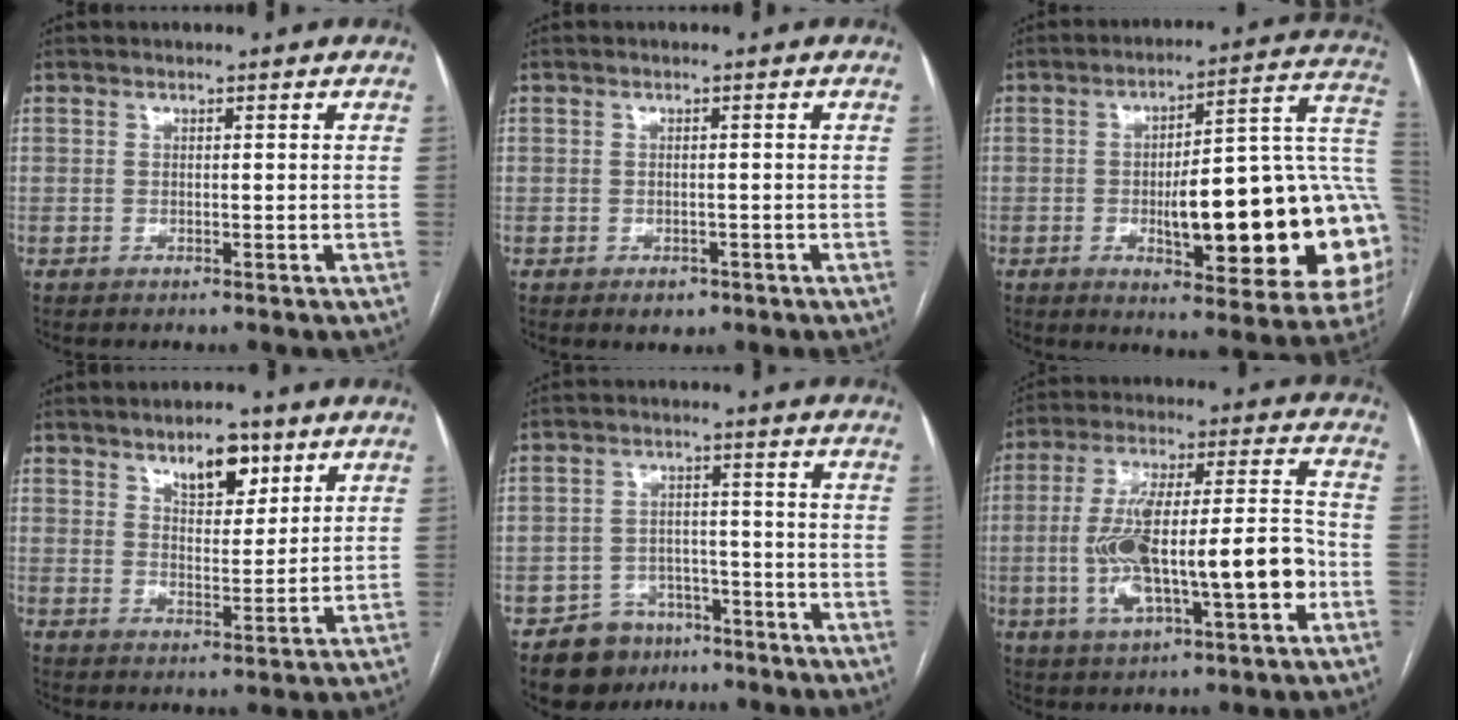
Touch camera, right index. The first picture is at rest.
{"total": 2.1, "force": [-1.2, 1.4, 0.9], "torque": [-0.009, 0.002, -0.008]}
{"total": 25.6, "force": [-3.3, 5.7, 24.8], "torque": [-0.242, 0.022, -0.038]}
{"total": 7.0, "force": [4.3, 3.0, 4.5], "torque": [-0.072, 0.001, 0.070]}
{"total": 7.6, "force": [-5.1, 5.4, 1.2], "torque": [-0.014, 0.013, -0.074]}
{"total": 18.5, "force": [-3.8, 4.0, 17.6], "torque": [-0.322, 0.023, -0.054]}